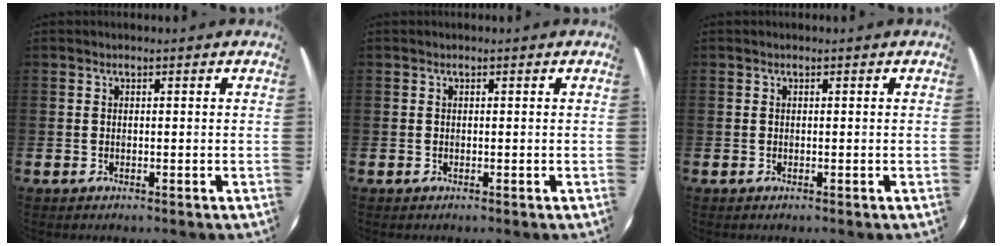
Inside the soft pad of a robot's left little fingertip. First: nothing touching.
{"total": 0.0}
{"total": 0.0}